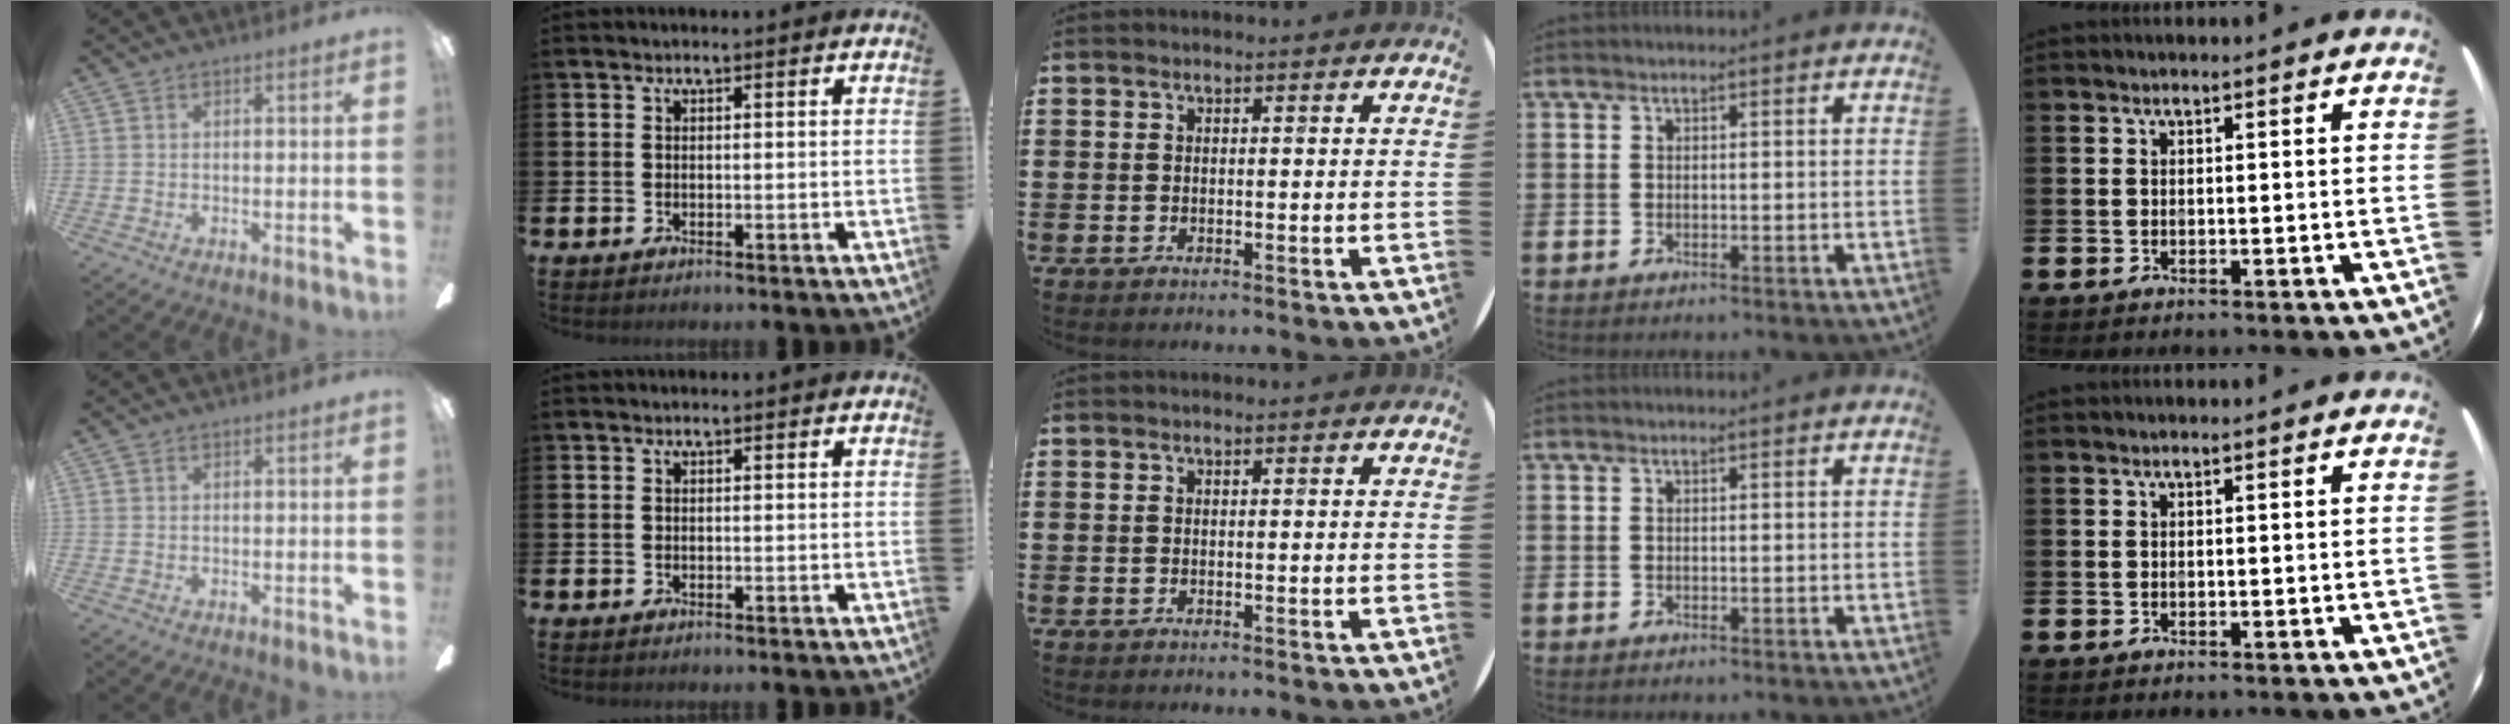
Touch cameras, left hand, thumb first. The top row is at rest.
{}